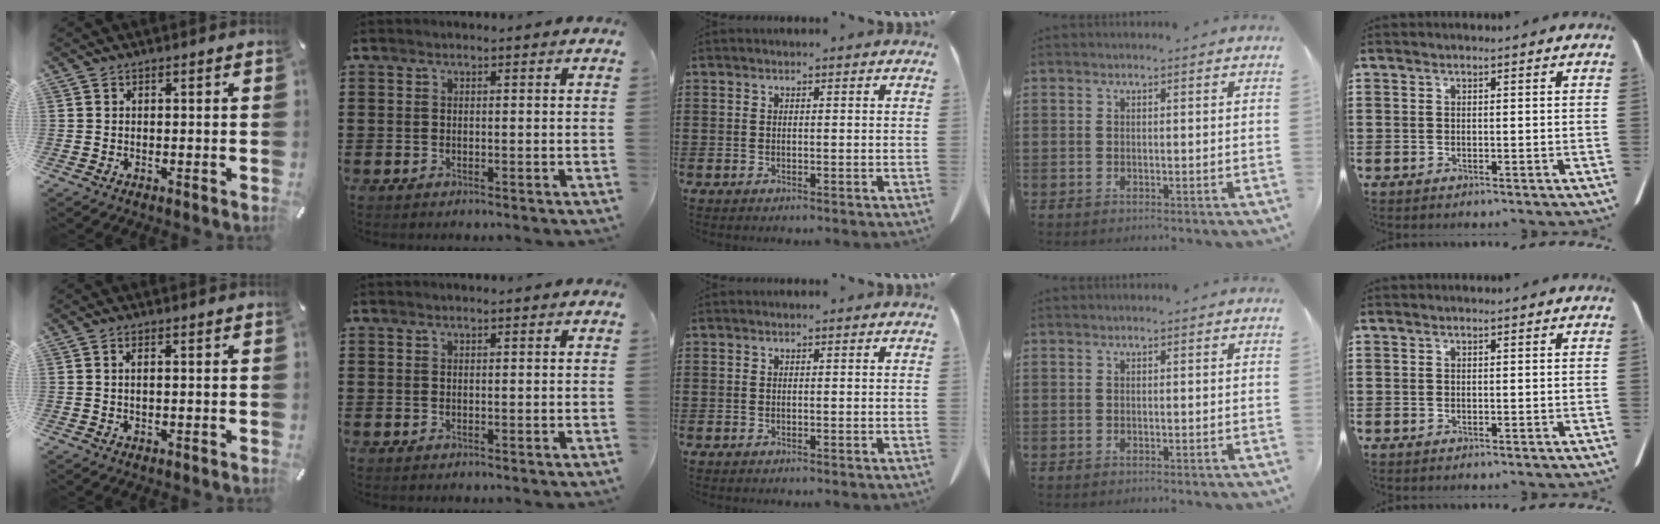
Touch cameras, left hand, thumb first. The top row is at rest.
{"thumb": {"total": 1.2, "force": [0.3, 0.3, 1.2], "torque": [-0.023, 0.000, 0.004]}}